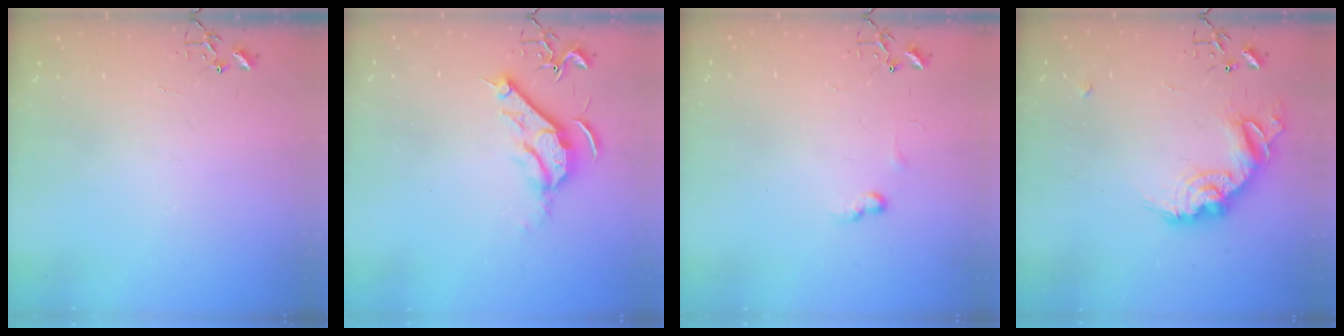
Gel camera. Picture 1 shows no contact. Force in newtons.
{"total": 10.3, "press": 10.2, "slide": 1.3}
{"total": 5.5, "press": 5.5, "slide": 0.8}
{"total": 16.1, "press": 16.1, "slide": 1.0}